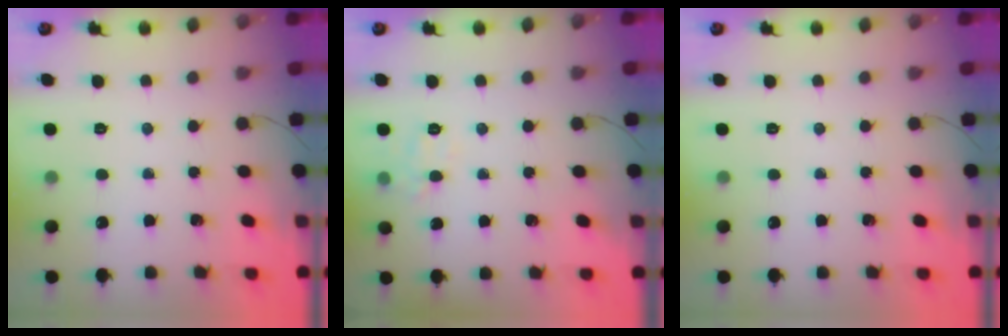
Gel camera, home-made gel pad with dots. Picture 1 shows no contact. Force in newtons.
{"total": 7.4, "press": 7.3, "slide": 1.2}
{"total": 0.0}